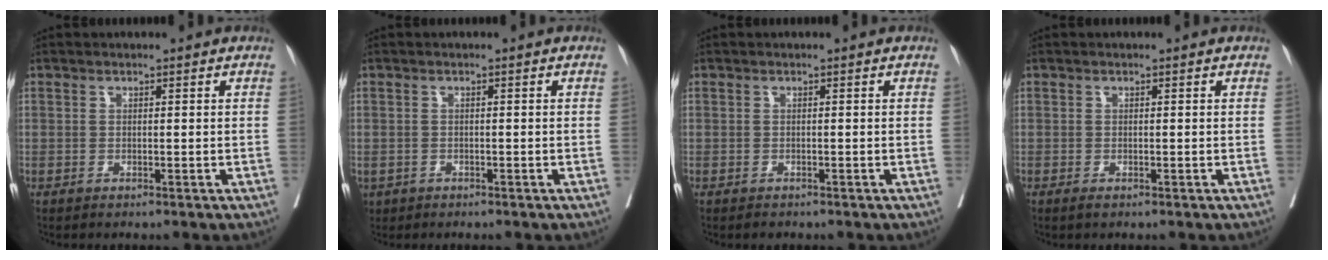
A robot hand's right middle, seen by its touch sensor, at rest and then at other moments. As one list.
[{"total": 2.7, "force": [-1.6, 1.9, 1.1], "torque": [-0.028, -0.002, -0.022]}, {"total": 0.9, "force": [-0.7, 0.4, 0.3], "torque": [-0.006, -0.001, -0.010]}, {"total": 0.8, "force": [-0.5, 0.2, 0.5], "torque": [-0.007, -0.002, -0.007]}]